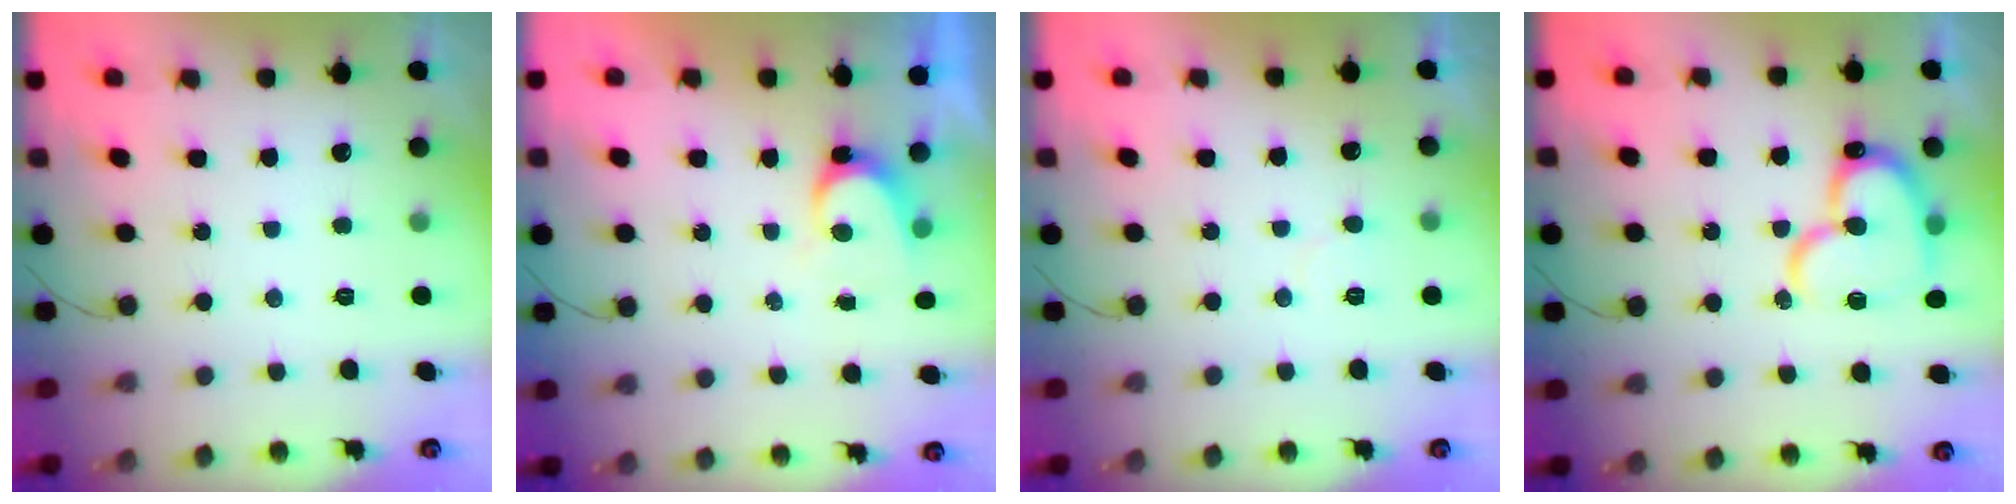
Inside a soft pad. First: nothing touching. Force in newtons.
{"total": 4.2, "press": 4.2, "slide": 0.3}
{"total": 4.1, "press": 4.0, "slide": 0.4}
{"total": 17.4, "press": 17.3, "slide": 1.3}